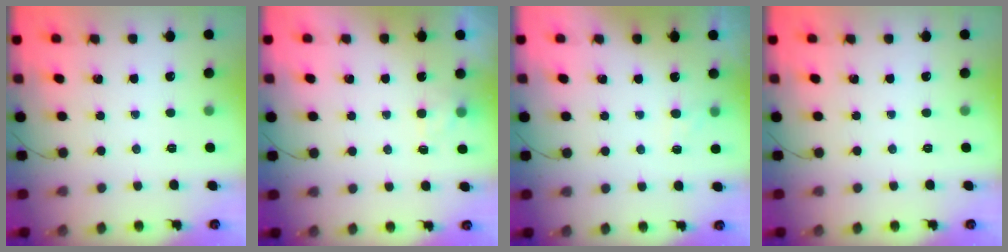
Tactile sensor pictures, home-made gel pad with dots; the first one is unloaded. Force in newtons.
{"total": 2.0, "press": 1.5, "slide": 1.3}
{"total": 4.9, "press": 4.6, "slide": 1.5}
{"total": 0.0}